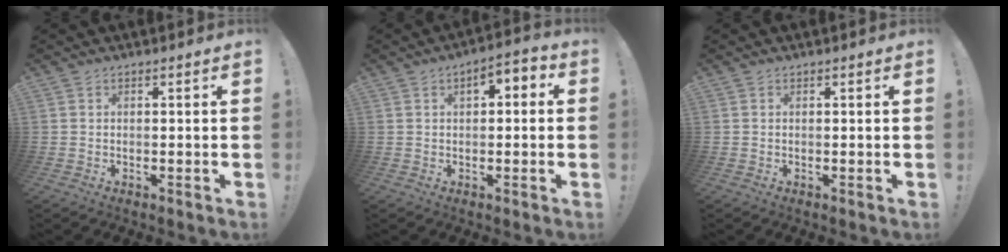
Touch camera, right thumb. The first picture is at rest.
{"total": 4.0, "force": [0.2, 2.6, 3.1], "torque": [-0.031, 0.002, -0.002]}
{"total": 0.0}